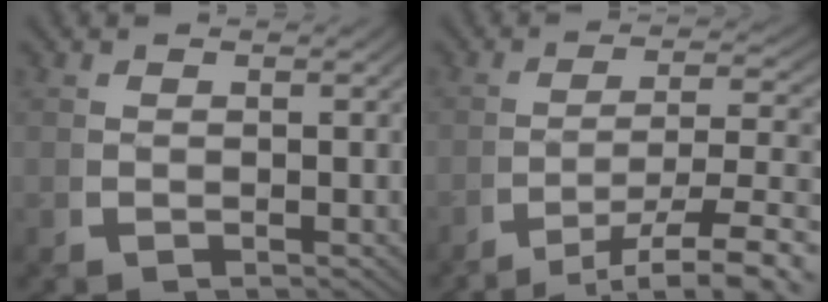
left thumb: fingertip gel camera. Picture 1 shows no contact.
{"total": 8.4, "force": [-3.8, 3.8, 6.5], "torque": [-0.104, -0.030, -0.042]}